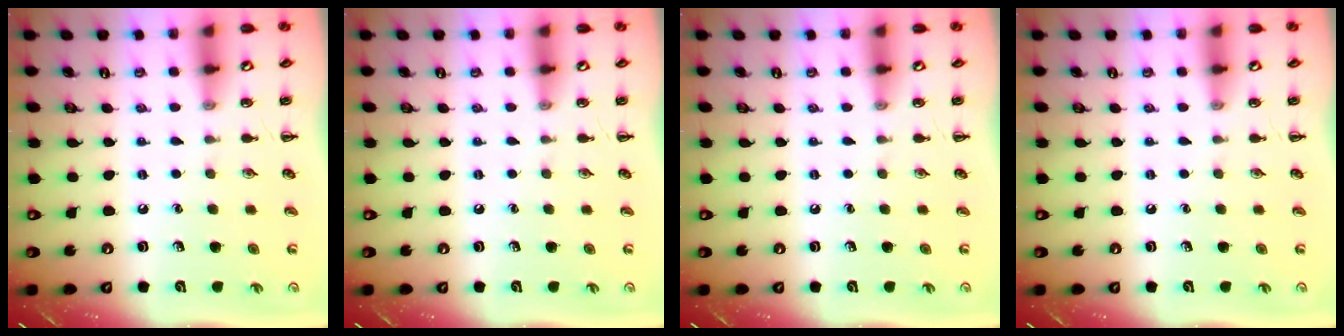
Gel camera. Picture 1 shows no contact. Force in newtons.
{"total": 0.0}
{"total": 0.0}
{"total": 0.0}